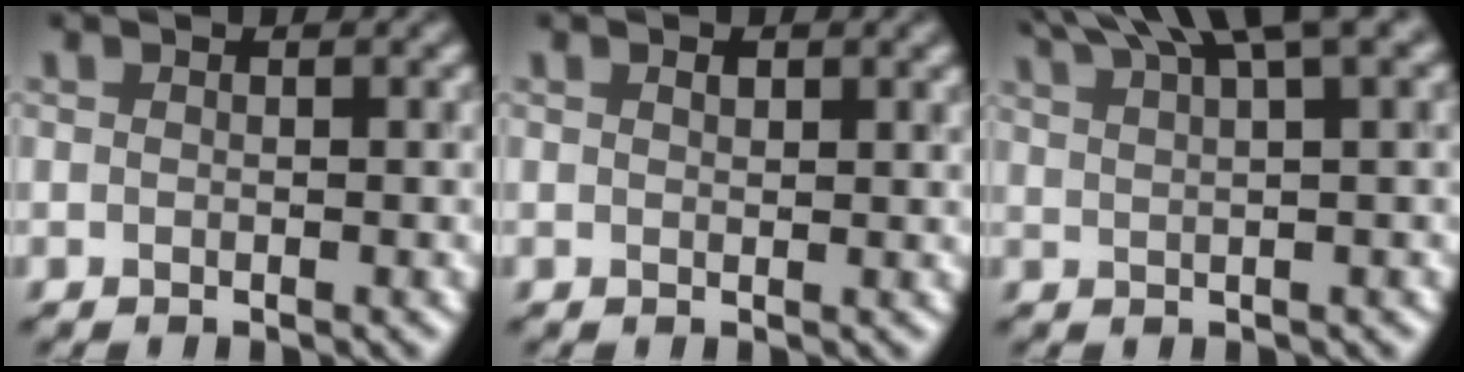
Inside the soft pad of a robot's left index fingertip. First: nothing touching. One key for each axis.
{"total": 0.8, "fx": 0.6, "fy": 0.3, "fz": 0.5, "tx": -0.008, "ty": 0.003, "tz": 0.009}
{"total": 7.9, "fx": 5.8, "fy": 1.2, "fz": 5.2, "tx": -0.056, "ty": 0.027, "tz": 0.075}